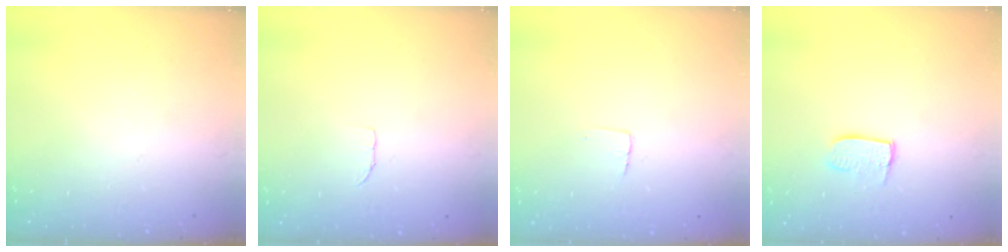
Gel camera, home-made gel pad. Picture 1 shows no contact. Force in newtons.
{"total": 3.4, "press": 3.4, "slide": 0.2}
{"total": 2.9, "press": 2.9, "slide": 0.2}
{"total": 7.0, "press": 7.0, "slide": 0.3}